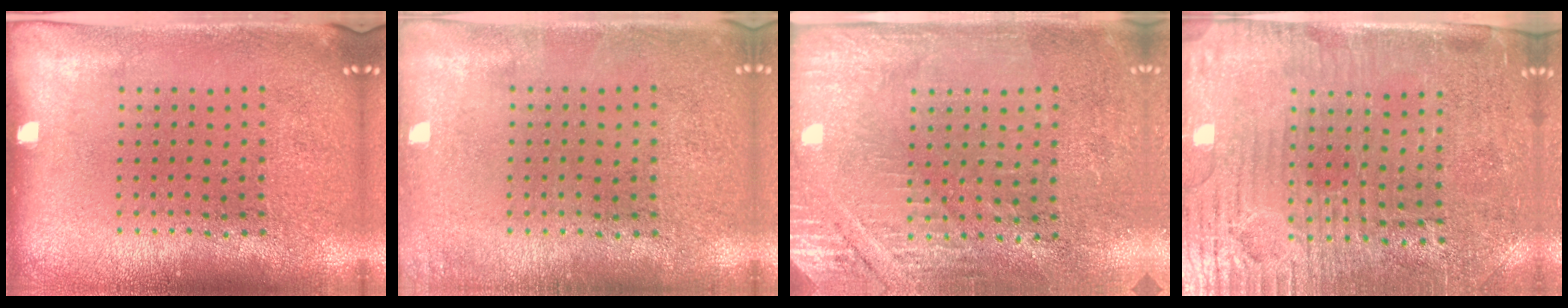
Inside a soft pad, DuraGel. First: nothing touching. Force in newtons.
{"total": 0.7, "press": 0.7, "slide": 0.1}
{"total": 2.8, "press": 2.7, "slide": 0.8}
{"total": 3.9, "press": 3.5, "slide": 1.7}